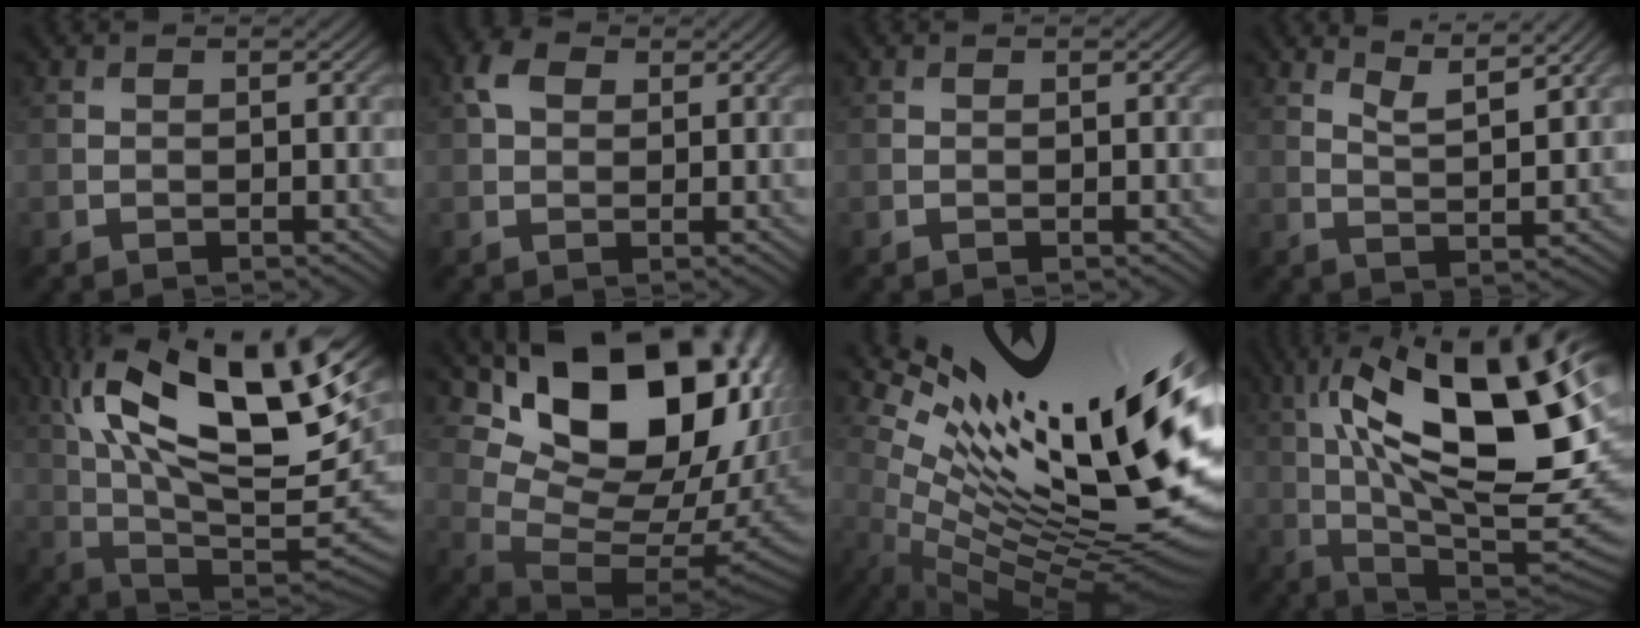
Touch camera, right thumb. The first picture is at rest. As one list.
[{"total": 2.6, "force": [1.0, 1.9, 1.5], "torque": [-0.038, 0.005, 0.018]}, {"total": 0.0}, {"total": 5.3, "force": [4.2, 0.4, 3.2], "torque": [-0.051, -0.006, 0.079]}, {"total": 18.6, "force": [7.0, 6.3, 16.1], "torque": [-0.306, 0.018, 0.135]}, {"total": 21.2, "force": [8.2, 13.1, 14.5], "torque": [-0.225, 0.029, 0.163]}, {"total": 18.3, "force": [5.5, 5.3, 16.7], "torque": [-0.277, -0.017, 0.131]}, {"total": 19.8, "force": [5.7, 7.2, 17.6], "torque": [-0.293, 0.026, 0.103]}]